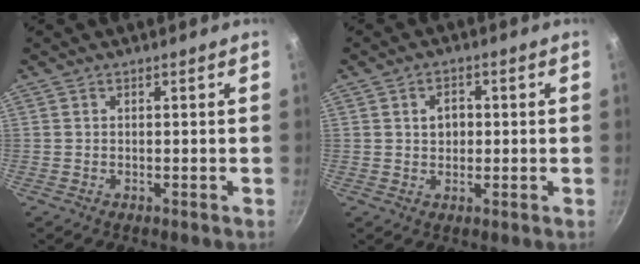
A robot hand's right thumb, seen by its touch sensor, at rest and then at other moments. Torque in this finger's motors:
{"motor_torque": [-0.13, -0.38, -0.18, 0.18, 0.00]}